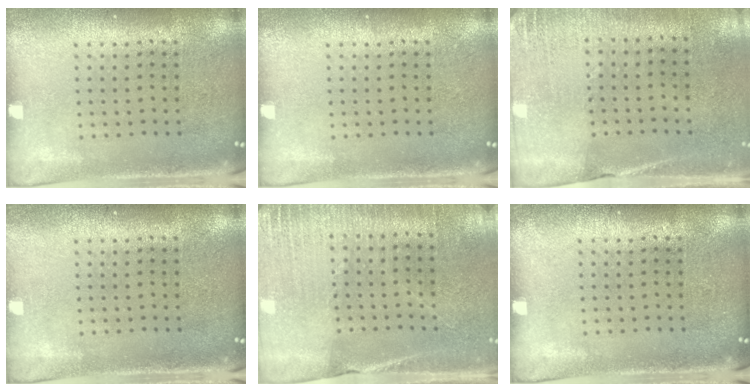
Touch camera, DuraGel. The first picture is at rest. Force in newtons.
{"total": 0.0}
{"total": 2.6, "press": 2.4, "slide": 1.0}
{"total": 0.7, "press": 0.7, "slide": 0.0}
{"total": 2.8, "press": 2.8, "slide": 0.2}
{"total": 0.0}